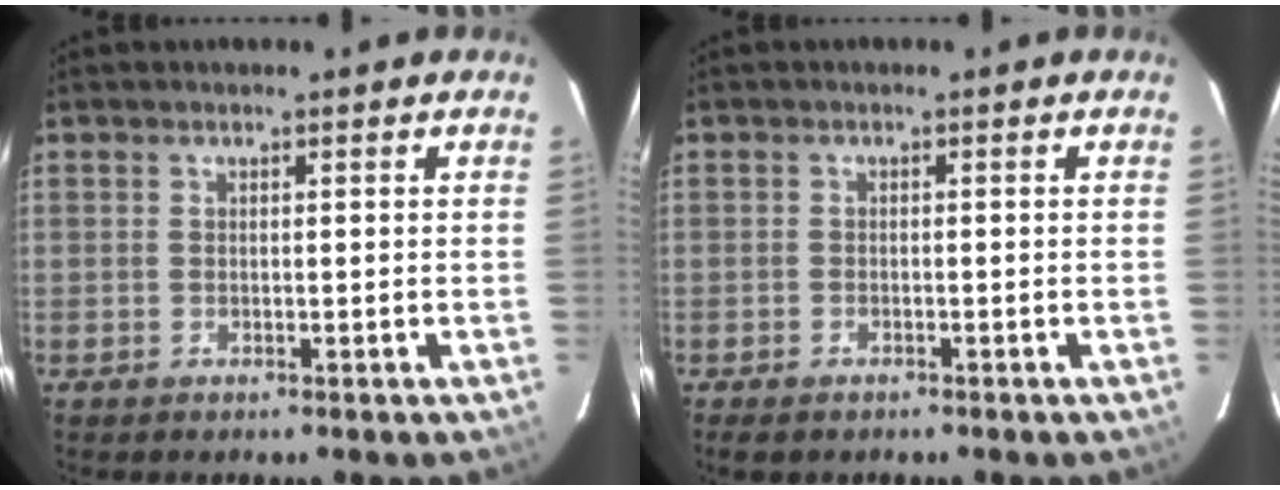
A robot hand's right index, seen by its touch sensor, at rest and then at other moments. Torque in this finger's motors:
{"motor_torque": [0.03, 0.08, 0.04, 0.00]}